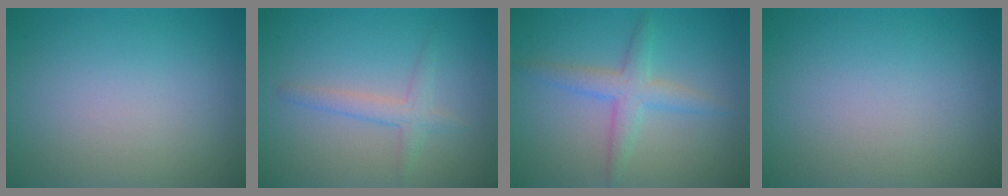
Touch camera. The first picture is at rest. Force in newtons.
{"total": 2.0, "press": 2.0, "slide": 0.1}
{"total": 3.2, "press": 3.2, "slide": 0.1}
{"total": 0.0}